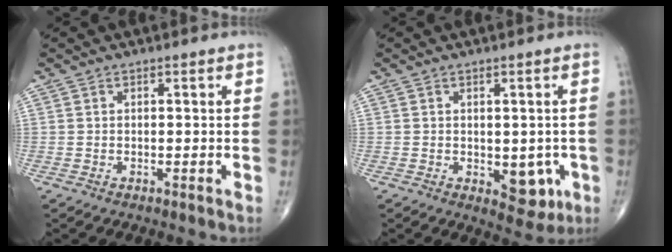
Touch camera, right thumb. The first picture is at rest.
{"total": 6.0, "force": [-1.4, 3.6, 4.6], "torque": [-0.023, -0.004, -0.008]}